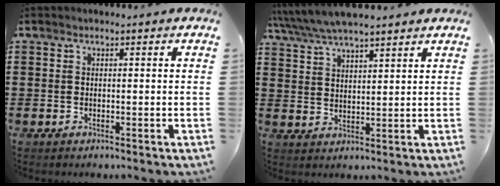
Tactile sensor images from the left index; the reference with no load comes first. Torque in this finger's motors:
{"motor_torque": [1.81, 0.33, 1.05, 0.21]}